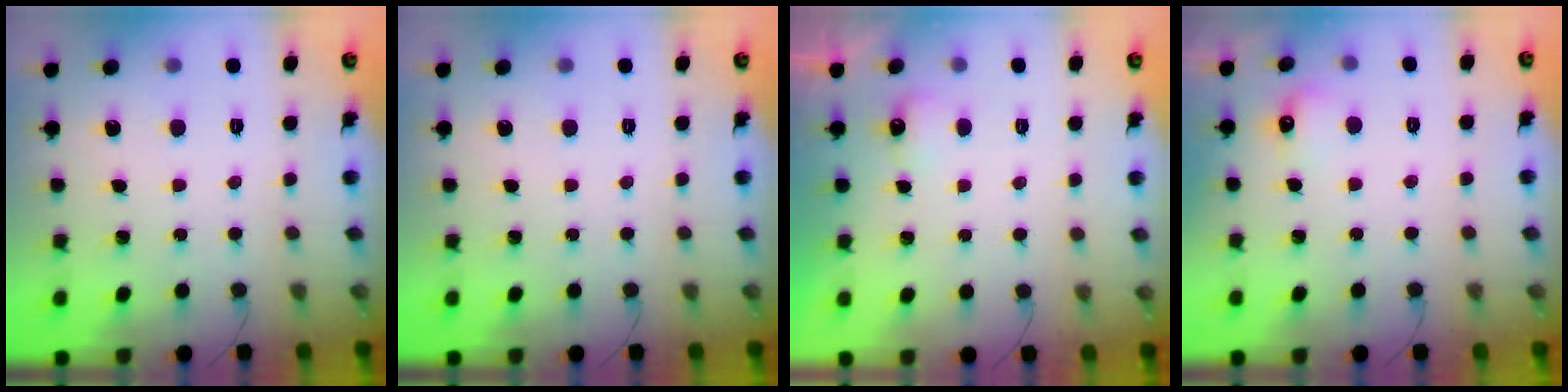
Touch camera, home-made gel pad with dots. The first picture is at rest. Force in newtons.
{"total": 0.0}
{"total": 2.9, "press": 2.8, "slide": 0.8}
{"total": 4.9, "press": 4.7, "slide": 1.3}